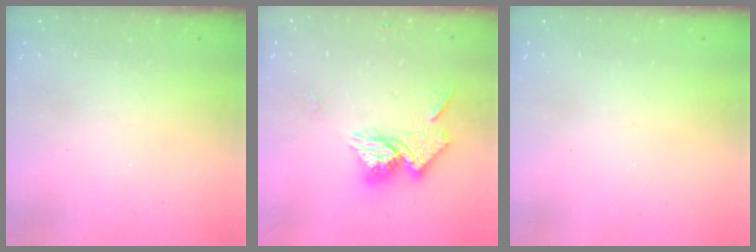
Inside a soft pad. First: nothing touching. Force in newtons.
{"total": 12.6, "press": 12.6, "slide": 1.1}
{"total": 0.0}